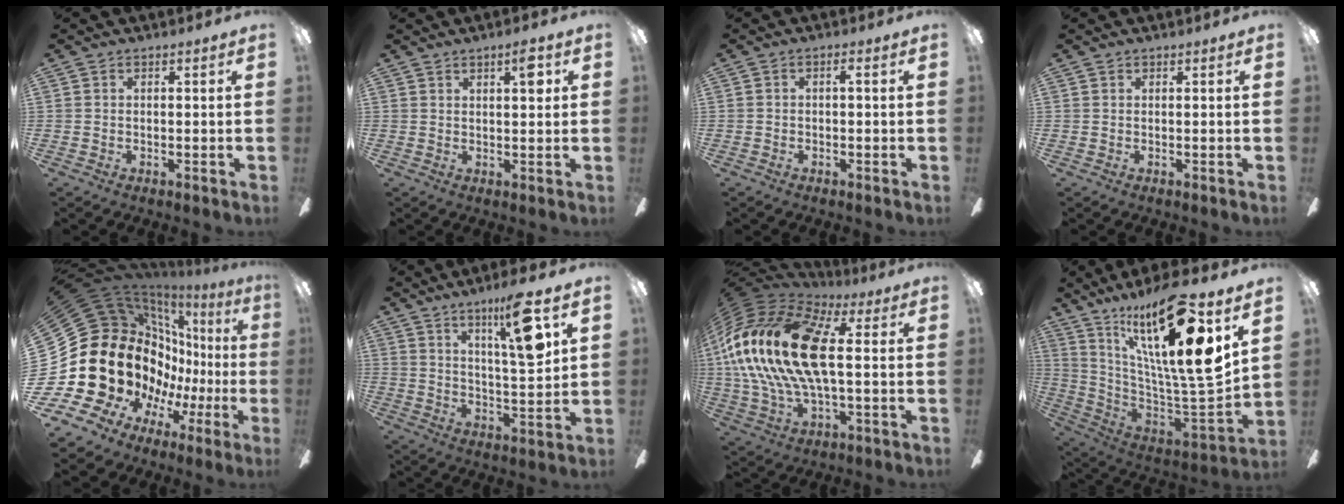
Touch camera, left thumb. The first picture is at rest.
{"total": 4.6, "force": [2.2, 1.4, 3.8], "torque": [-0.048, -0.007, 0.029]}
{"total": 1.3, "force": [-0.5, 0.4, 1.2], "torque": [-0.022, 0.007, -0.012]}
{"total": 0.0}
{"total": 29.1, "force": [-0.2, 23.1, 17.7], "torque": [-0.361, -0.073, 0.082]}
{"total": 14.2, "force": [7.8, 2.9, 11.5], "torque": [-0.178, -0.030, 0.117]}
{"total": 24.1, "force": [2.1, 11.5, 21.1], "torque": [-0.457, 0.001, 0.028]}
{"total": 24.8, "force": [14.2, 3.7, 20.0], "torque": [-0.359, -0.103, 0.220]}